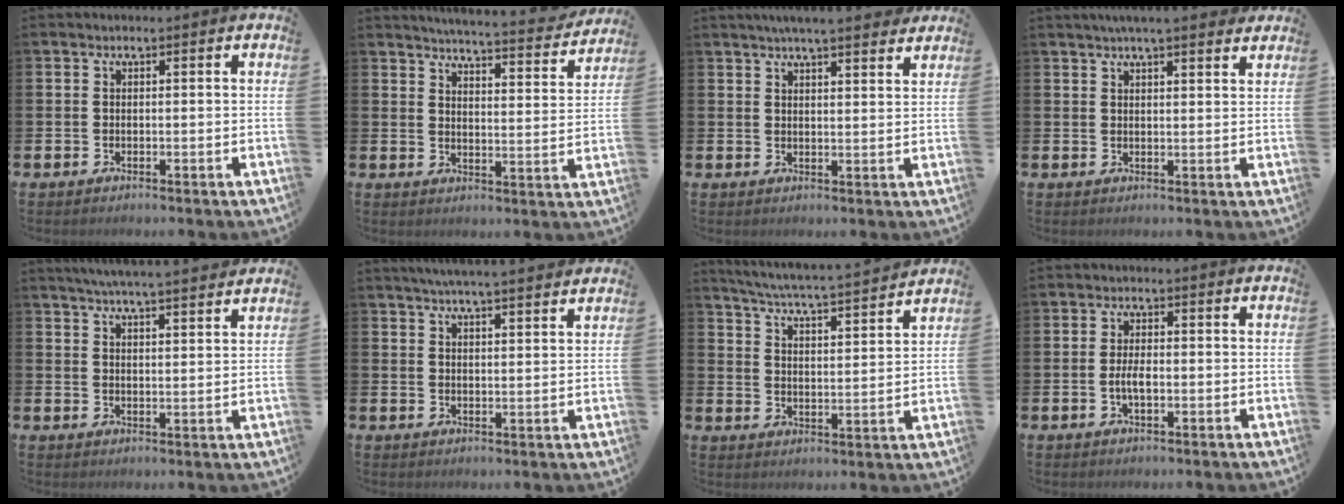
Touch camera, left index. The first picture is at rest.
{"total": 5.0, "force": [4.9, 0.0, 0.9], "torque": [-0.028, -0.042, 0.079]}
{"total": 5.0, "force": [4.7, -0.1, 1.4], "torque": [-0.031, -0.020, 0.084]}
{"total": 4.1, "force": [3.8, 0.0, 1.3], "torque": [-0.026, -0.013, 0.067]}
{"total": 5.2, "force": [5.1, -0.5, 1.0], "torque": [-0.033, -0.027, 0.091]}
{"total": 4.8, "force": [4.6, -0.4, 1.1], "torque": [-0.031, -0.019, 0.083]}
{"total": 5.6, "force": [5.4, -0.3, 1.4], "torque": [-0.053, -0.045, 0.090]}
{"total": 2.6, "force": [-0.5, 1.1, 2.3], "torque": [-0.040, 0.000, -0.010]}